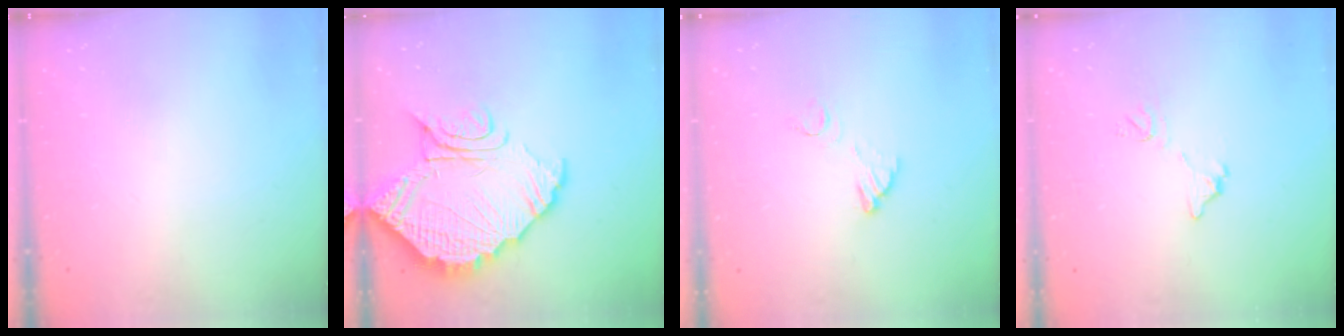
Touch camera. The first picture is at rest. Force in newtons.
{"total": 16.9, "press": 16.8, "slide": 1.5}
{"total": 3.6, "press": 3.6, "slide": 0.3}
{"total": 6.2, "press": 6.2, "slide": 0.3}